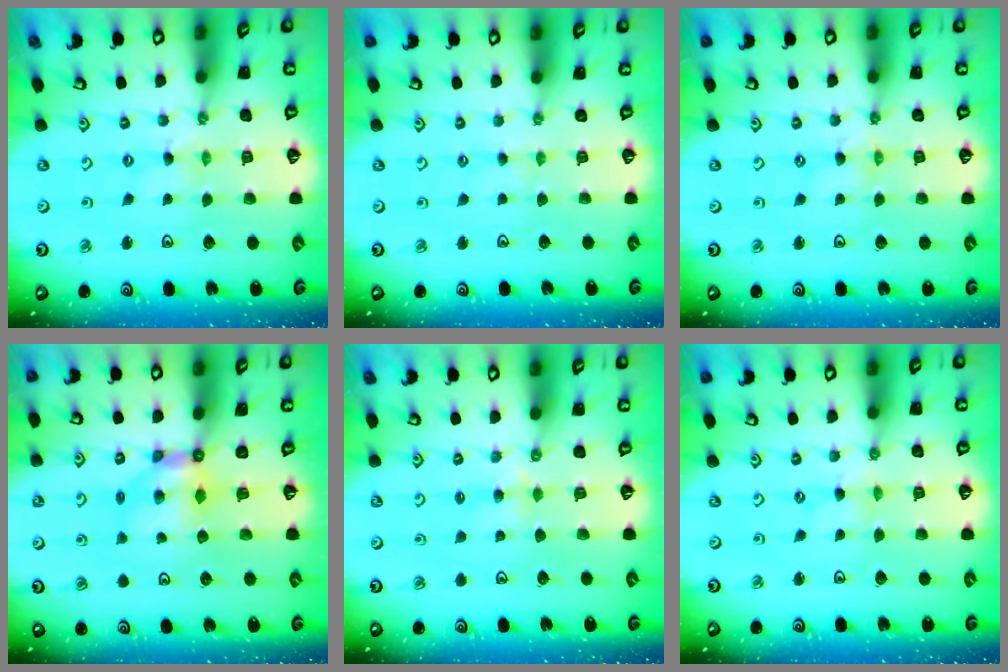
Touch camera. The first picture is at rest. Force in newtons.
{"total": 1.3, "press": 1.2, "slide": 0.3}
{"total": 1.1, "press": 1.1, "slide": 0.1}
{"total": 5.4, "press": 5.4, "slide": 0.3}
{"total": 3.2, "press": 3.2, "slide": 0.5}
{"total": 0.0}